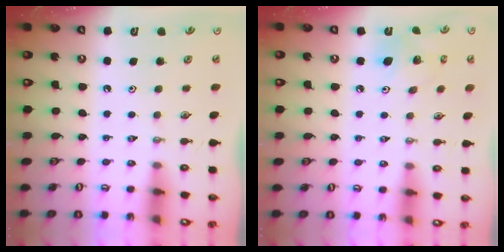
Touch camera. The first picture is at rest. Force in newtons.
{"total": 9.0, "press": 8.8, "slide": 1.8}